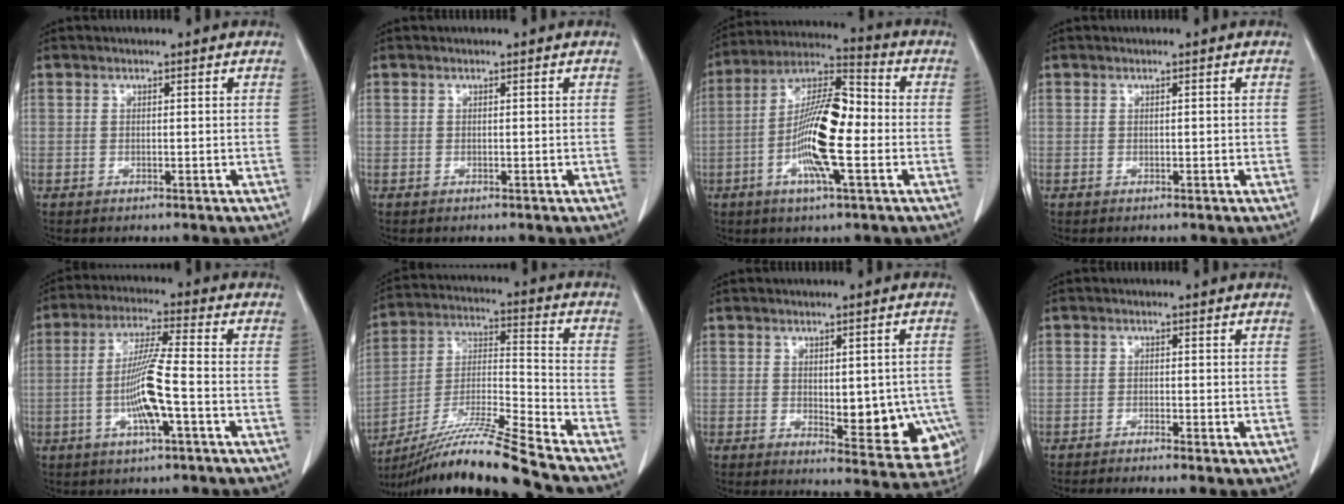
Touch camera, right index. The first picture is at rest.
{"total": 0.0}
{"total": 14.2, "force": [-2.6, 2.5, 13.8], "torque": [-0.254, 0.012, -0.052]}
{"total": 0.5, "force": [0.0, 0.1, 0.5], "torque": [-0.007, 0.000, 0.002]}
{"total": 9.1, "force": [-2.1, 0.0, 8.8], "torque": [-0.171, 0.000, -0.042]}
{"total": 17.4, "force": [-14.7, -2.3, 9.1], "torque": [-0.179, -0.019, -0.265]}
{"total": 11.7, "force": [-2.3, 5.4, 10.1], "torque": [-0.102, 0.000, -0.014]}
{"total": 2.4, "force": [-2.0, -0.5, 1.3], "torque": [-0.020, 0.001, -0.033]}